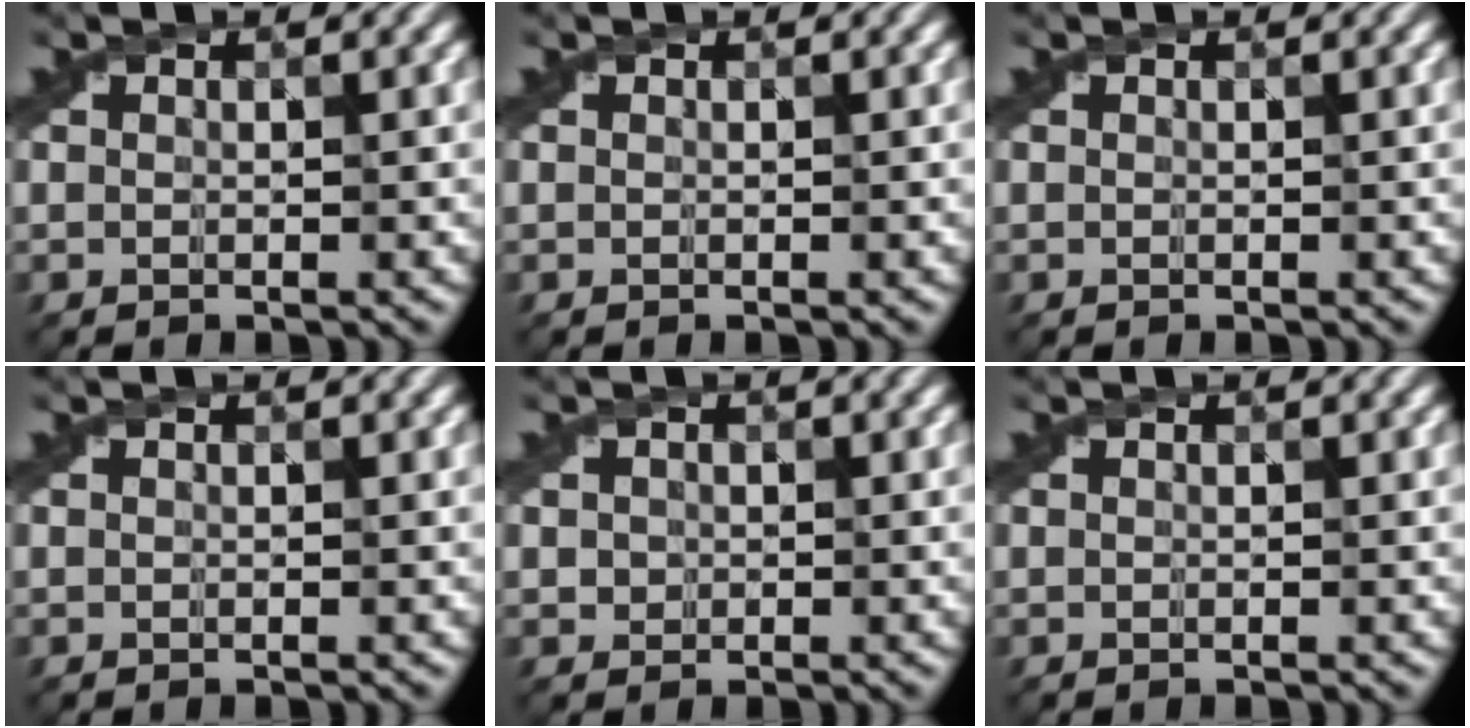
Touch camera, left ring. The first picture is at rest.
{"total": 0.0}
{"total": 0.0}
{"total": 0.0}
{"total": 1.0, "force": [0.2, 1.0, 0.1], "torque": [0.008, 0.000, 0.000]}
{"total": 0.0}